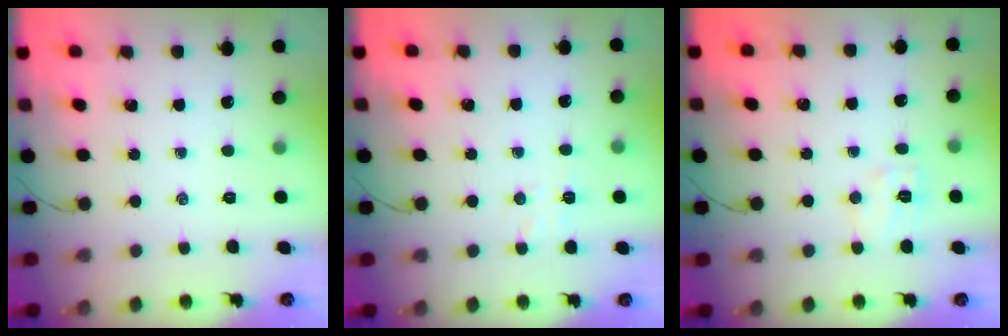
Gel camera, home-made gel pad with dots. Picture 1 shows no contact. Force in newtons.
{"total": 4.7, "press": 4.6, "slide": 0.8}
{"total": 6.7, "press": 6.6, "slide": 1.1}